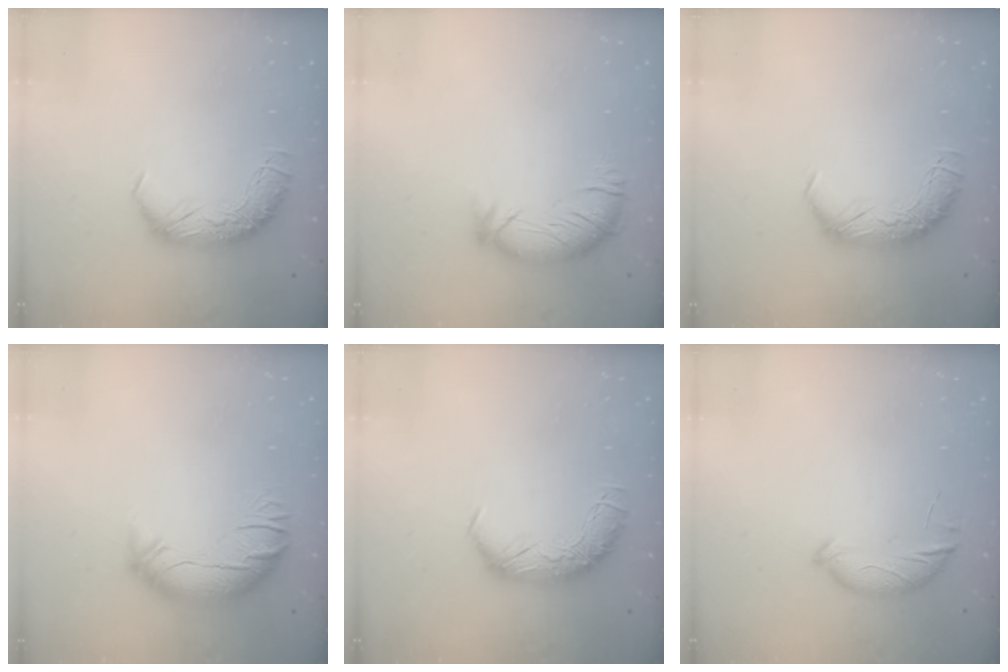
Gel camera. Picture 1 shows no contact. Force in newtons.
{"total": 2.9, "press": 2.0, "slide": 2.0}
{"total": 0.0}
{"total": 2.6, "press": 0.9, "slide": 2.5}
{"total": 0.0}
{"total": 6.3, "press": 6.3, "slide": 0.2}